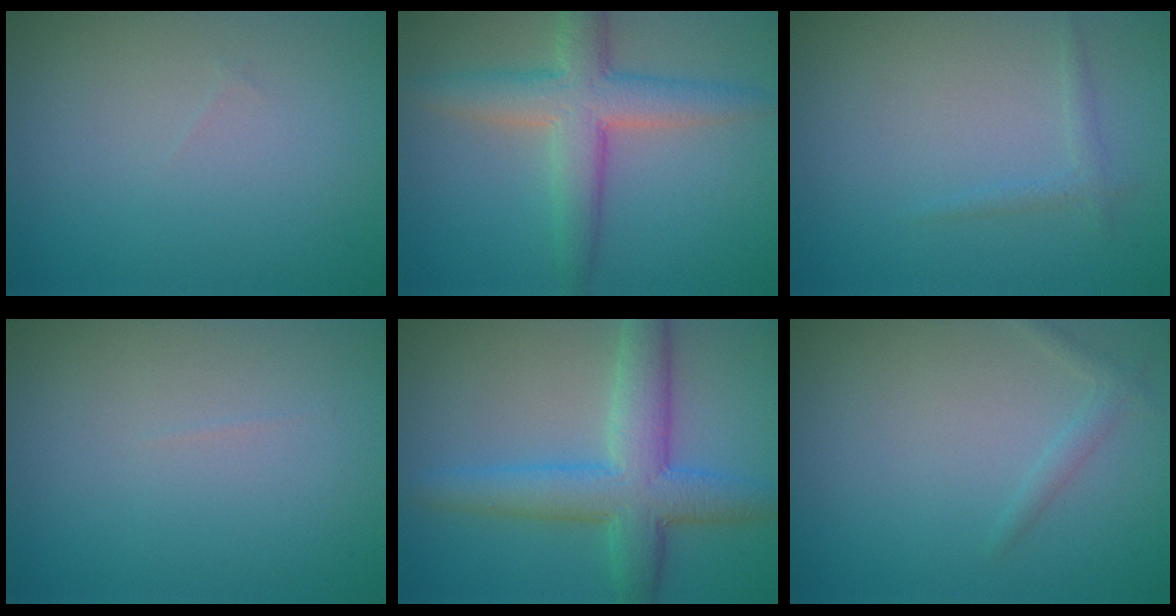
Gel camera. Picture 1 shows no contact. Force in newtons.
{"total": 5.3, "press": 5.3, "slide": 0.4}
{"total": 0.9, "press": 0.9, "slide": 0.1}
{"total": 0.0}
{"total": 6.3, "press": 6.3, "slide": 0.1}
{"total": 1.1, "press": 1.1, "slide": 0.0}